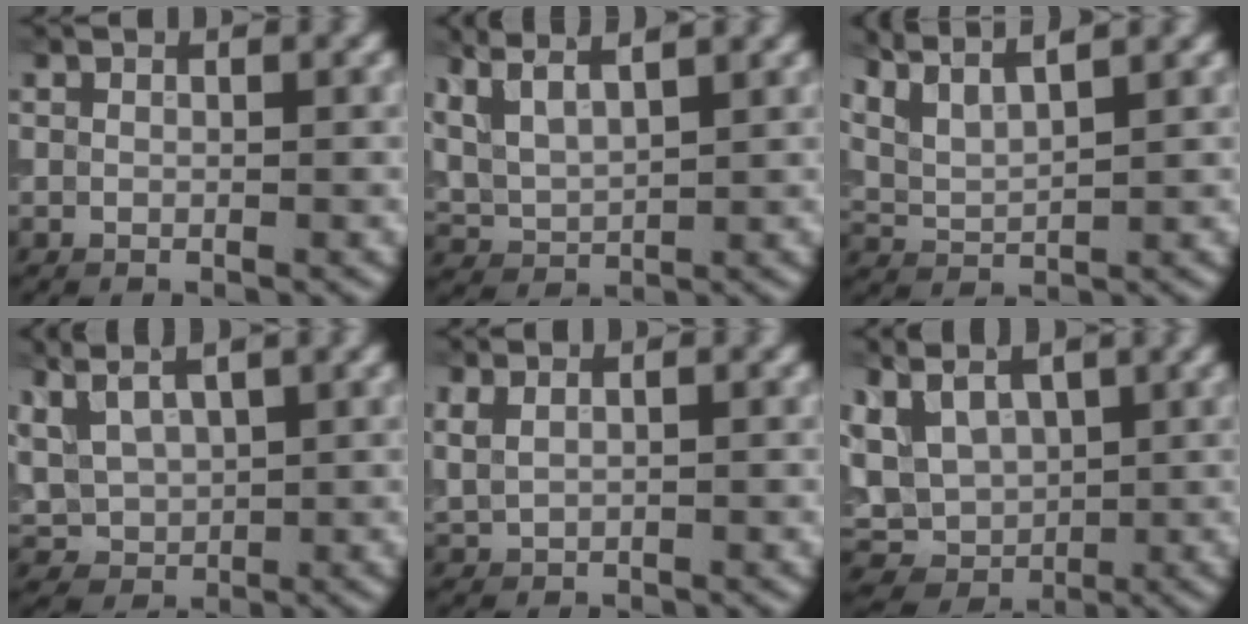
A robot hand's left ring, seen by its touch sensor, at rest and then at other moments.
{"total": 6.5, "force": [4.7, 2.4, 3.9], "torque": [-0.102, 0.028, 0.074]}
{"total": 6.7, "force": [5.4, 1.8, 3.6], "torque": [-0.078, 0.029, 0.077]}
{"total": 5.3, "force": [3.1, 2.6, 3.3], "torque": [-0.092, 0.016, 0.061]}
{"total": 1.5, "force": [1.0, 0.6, 0.9], "torque": [-0.022, 0.000, 0.025]}
{"total": 7.5, "force": [2.2, 5.2, 4.9], "torque": [-0.094, 0.009, 0.045]}